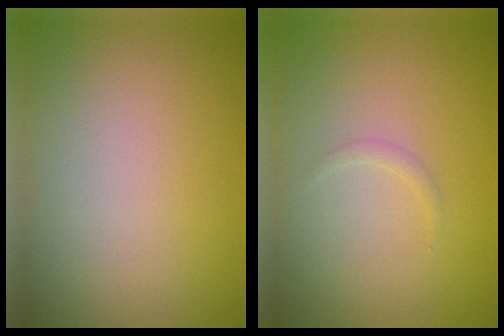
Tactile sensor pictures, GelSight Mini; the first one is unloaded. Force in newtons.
{"total": 0.6, "press": 0.6, "slide": 0.1}